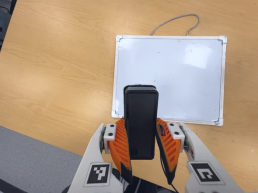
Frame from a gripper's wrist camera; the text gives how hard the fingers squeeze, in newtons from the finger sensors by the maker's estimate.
{"total": 8.0, "left": 6.5, "right": 9.6}